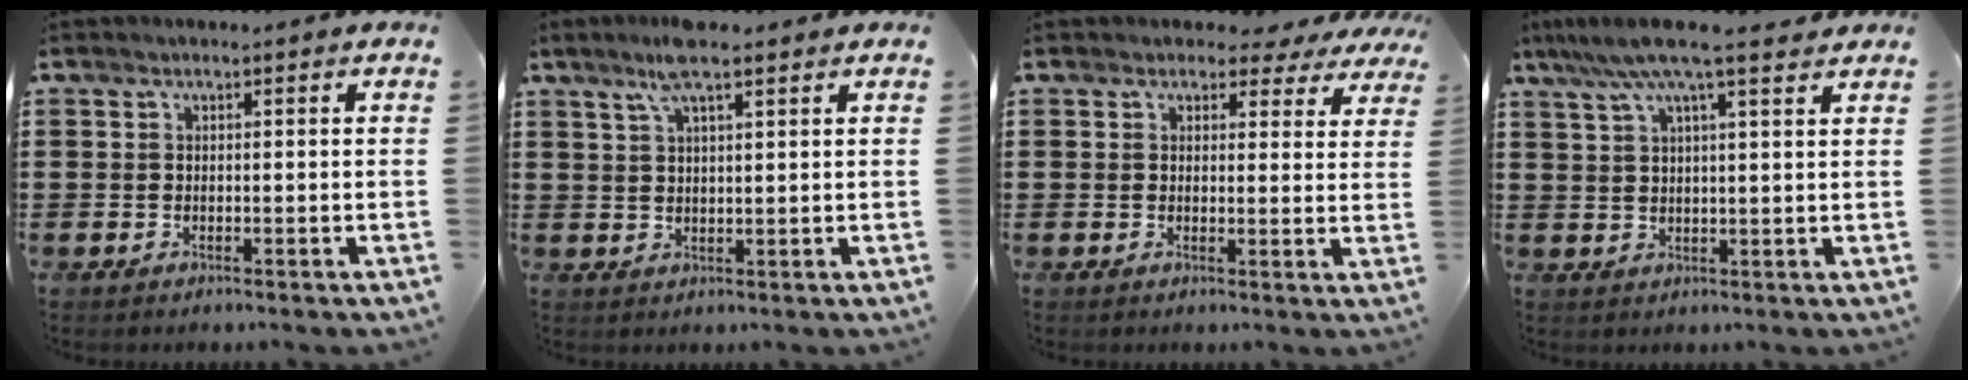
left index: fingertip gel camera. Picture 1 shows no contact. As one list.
[{"total": 5.5, "force": [3.6, 0.9, 4.1], "torque": [-0.087, 0.008, 0.063]}, {"total": 2.8, "force": [2.3, 1.4, 0.9], "torque": [-0.020, -0.002, 0.039]}, {"total": 7.7, "force": [5.8, 0.7, 5.0], "torque": [-0.112, -0.011, 0.102]}]